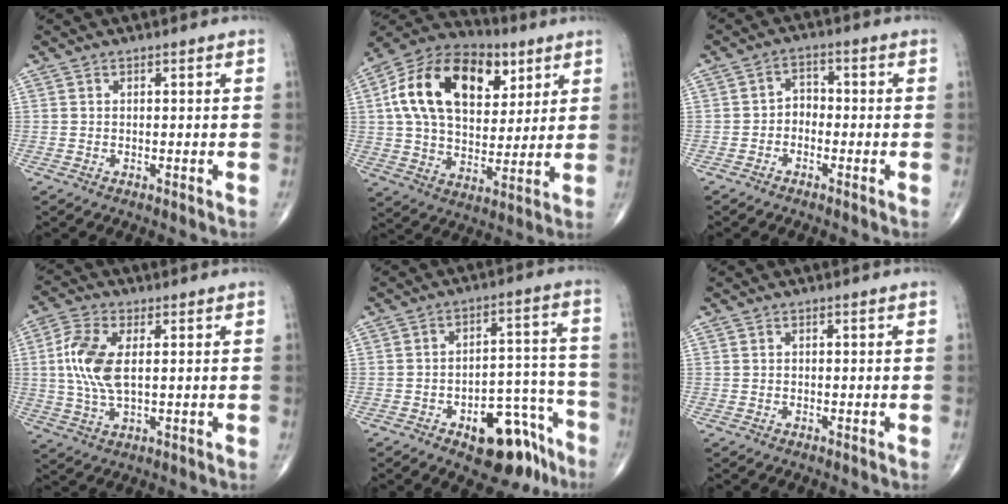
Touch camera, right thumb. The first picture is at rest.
{"total": 23.1, "force": [7.4, 14.6, 16.3], "torque": [-0.262, 0.000, 0.121]}
{"total": 3.3, "force": [-1.3, 2.5, 1.7], "torque": [-0.009, 0.022, -0.035]}
{"total": 9.7, "force": [1.2, 4.8, 8.4], "torque": [-0.193, 0.003, 0.024]}
{"total": 14.1, "force": [-8.5, 6.9, 9.0], "torque": [-0.078, 0.083, -0.111]}
{"total": 0.0}